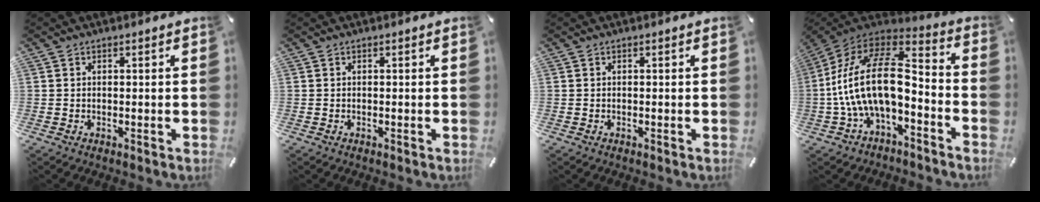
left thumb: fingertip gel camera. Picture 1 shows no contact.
{"total": 0.0}
{"total": 0.0}
{"total": 21.5, "force": [-2.3, 11.7, 17.9], "torque": [-0.373, 0.020, -0.036]}